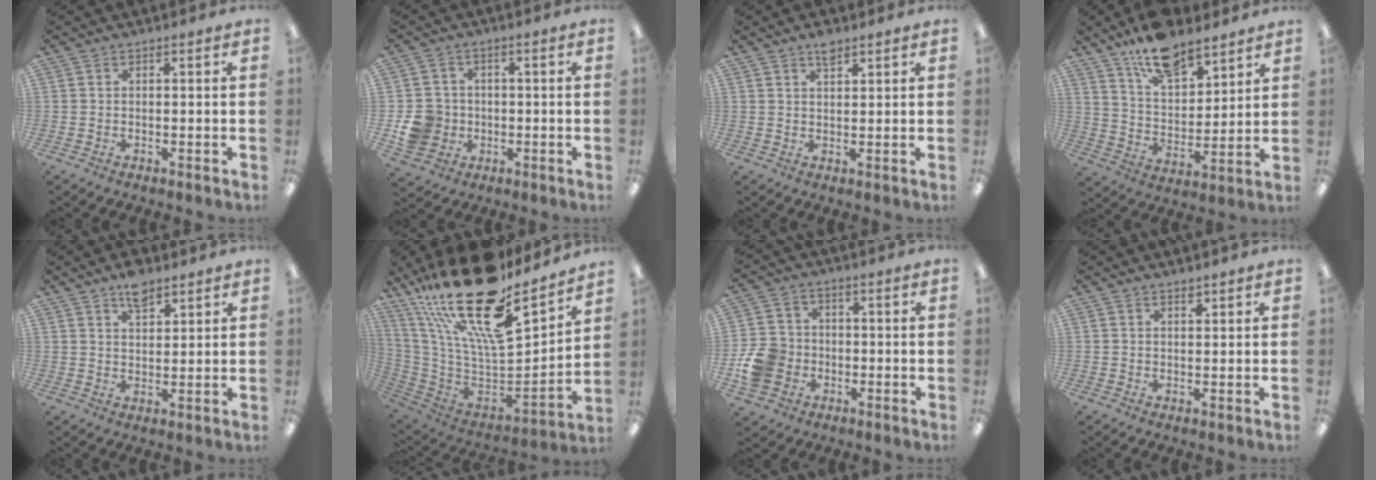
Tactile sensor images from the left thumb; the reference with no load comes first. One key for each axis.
{"total": 8.0, "fx": -1.2, "fy": 7.6, "fz": 2.3, "tx": -0.054, "ty": 0.016, "tz": -0.017}
{"total": 3.3, "fx": 2.5, "fy": 1.3, "fz": 1.8, "tx": -0.022, "ty": -0.005, "tz": 0.042}
{"total": 12.8, "fx": 10.3, "fy": 5.4, "fz": 5.4, "tx": -0.088, "ty": -0.062, "tz": 0.190}
{"total": 5.7, "fx": 4.4, "fy": 2.5, "fz": 2.8, "tx": -0.038, "ty": -0.021, "tz": 0.077}
{"total": 29.0, "fx": 18.8, "fy": 10.7, "fz": 19.3, "tx": -0.338, "ty": -0.133, "tz": 0.323}
{"total": 9.4, "fx": -2.1, "fy": 8.4, "fz": 3.7, "tx": -0.076, "ty": 0.025, "tz": -0.036}
{"total": 1.5, "fx": 1.4, "fy": 0.4, "fz": 0.4, "tx": -0.009, "ty": -0.002, "tz": 0.027}